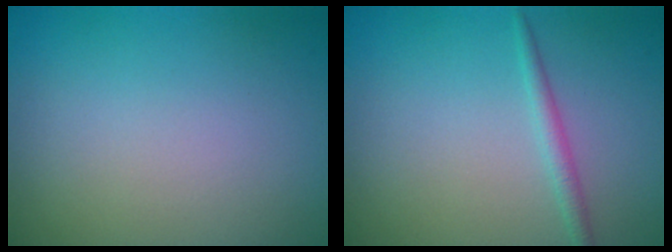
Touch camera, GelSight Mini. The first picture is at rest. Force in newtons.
{"total": 1.3, "press": 1.3, "slide": 0.1}